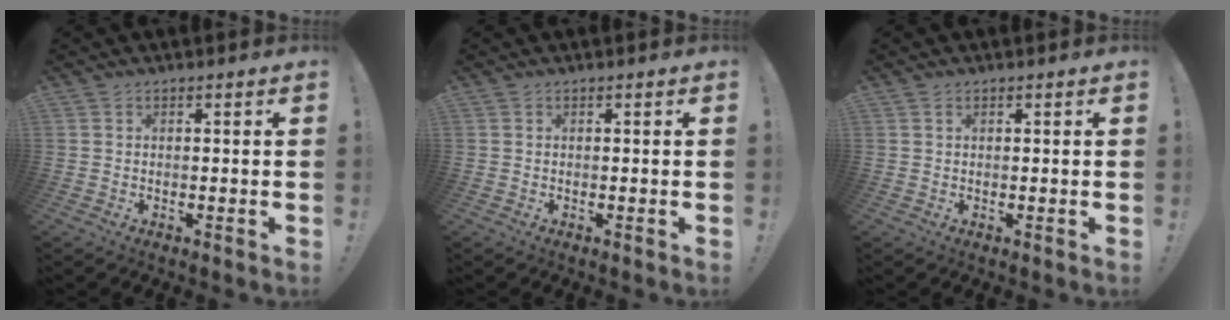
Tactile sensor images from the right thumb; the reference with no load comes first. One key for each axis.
{"total": 0.0}
{"total": 0.6, "fx": 0.4, "fy": 0.3, "fz": 0.3, "tx": -0.003, "ty": -0.001, "tz": 0.007}